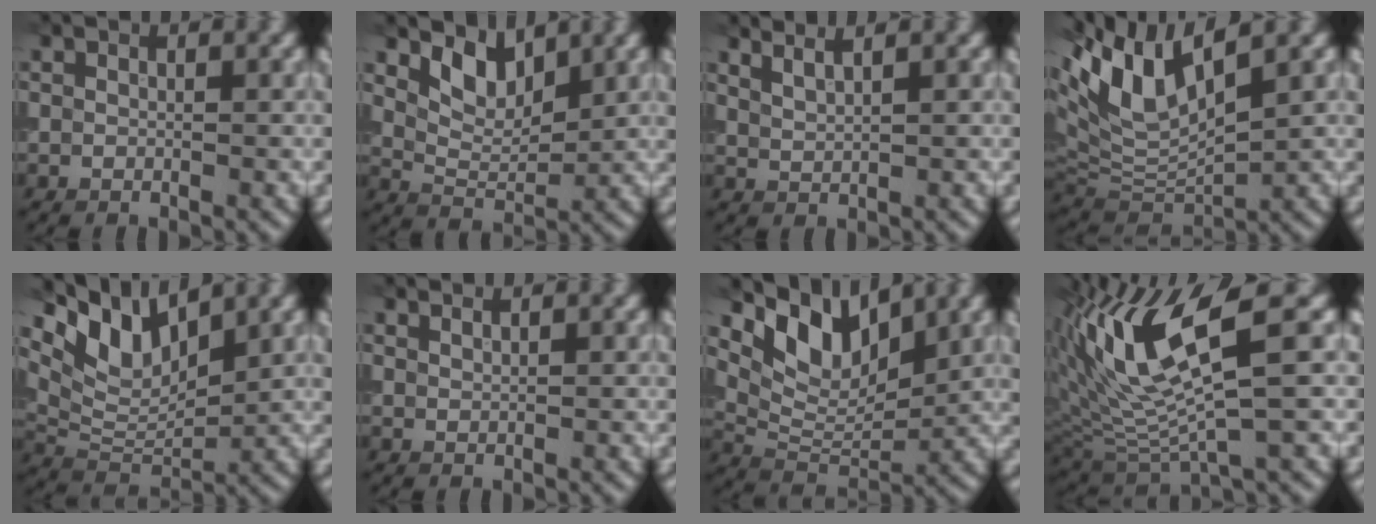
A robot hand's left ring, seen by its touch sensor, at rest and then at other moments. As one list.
[{"total": 3.8, "force": [2.4, 2.0, 2.3], "torque": [-0.051, -0.009, 0.044]}, {"total": 2.8, "force": [2.3, 0.8, 1.4], "torque": [-0.008, 0.010, 0.027]}, {"total": 9.1, "force": [4.4, 3.4, 7.2], "torque": [-0.156, 0.014, 0.080]}, {"total": 7.2, "force": [4.8, 3.1, 4.4], "torque": [-0.084, 0.002, 0.088]}, {"total": 0.9, "force": [0.8, 0.1, 0.2], "torque": [0.000, -0.004, 0.012]}, {"total": 7.2, "force": [4.5, 3.4, 4.5], "torque": [-0.079, -0.002, 0.077]}, {"total": 10.8, "force": [4.6, 3.0, 9.3], "torque": [-0.195, 0.004, 0.093]}]